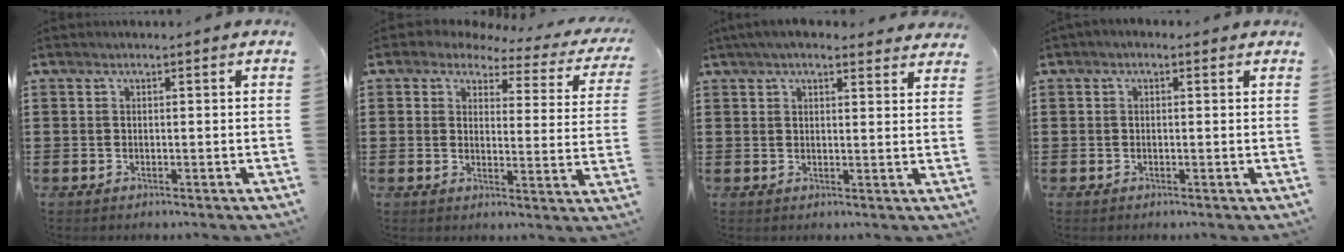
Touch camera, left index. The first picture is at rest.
{"total": 3.2, "force": [2.4, 1.5, 1.4], "torque": [-0.044, -0.009, 0.036]}
{"total": 4.5, "force": [3.8, 0.9, 2.2], "torque": [-0.053, 0.000, 0.071]}
{"total": 0.7, "force": [-0.3, 0.4, 0.5], "torque": [-0.010, 0.001, -0.006]}